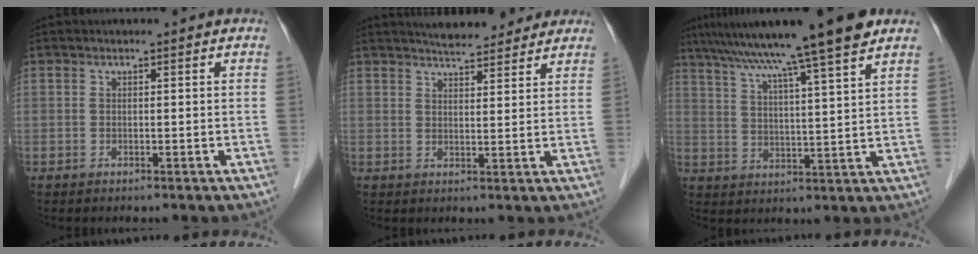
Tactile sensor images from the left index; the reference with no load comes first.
{"total": 8.5, "force": [7.7, 1.8, 3.0], "torque": [-0.043, 0.013, 0.101]}
{"total": 16.3, "force": [12.7, -0.9, 10.2], "torque": [-0.172, 0.029, 0.188]}